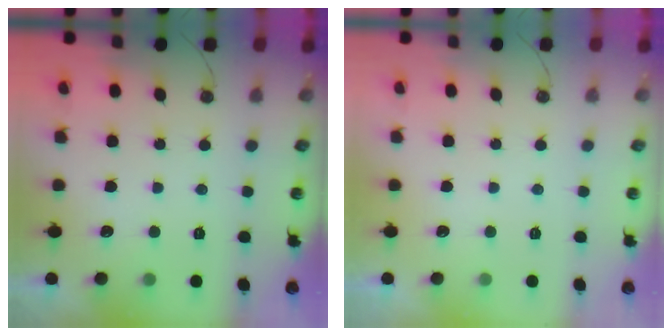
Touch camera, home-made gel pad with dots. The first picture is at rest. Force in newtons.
{"total": 0.0}